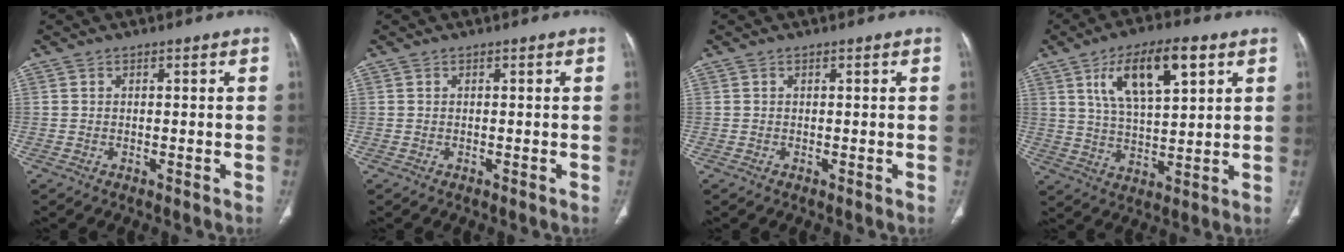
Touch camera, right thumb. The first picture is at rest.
{"total": 0.0}
{"total": 0.0}
{"total": 13.9, "force": [6.1, 5.5, 11.3], "torque": [-0.178, -0.012, 0.111]}